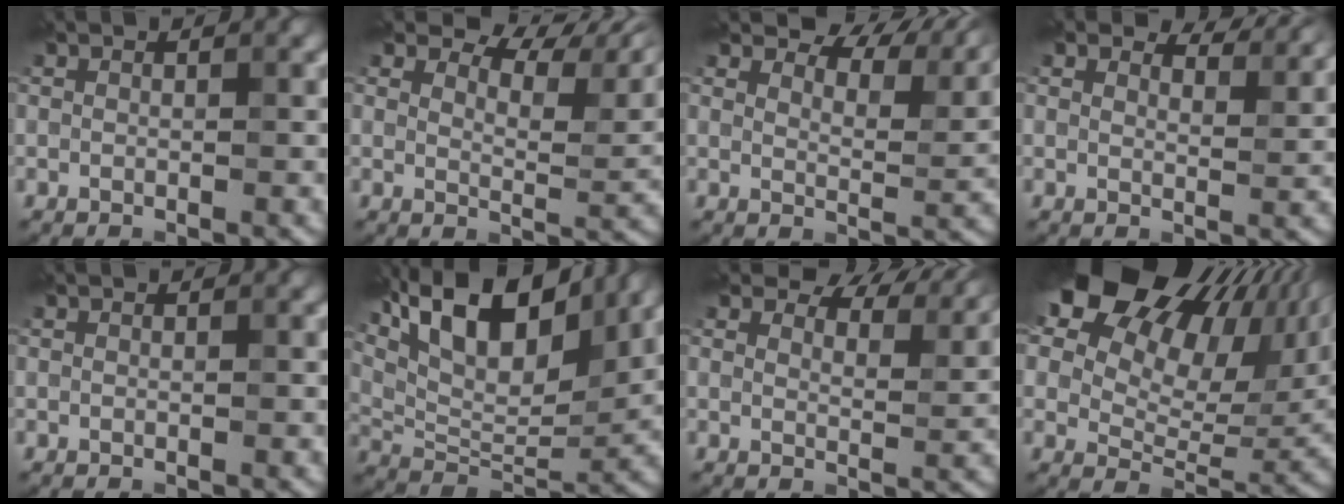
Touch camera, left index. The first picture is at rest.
{"total": 8.6, "force": [6.8, 2.9, 4.4], "torque": [-0.063, 0.009, 0.097]}
{"total": 7.4, "force": [6.4, 2.0, 3.1], "torque": [-0.050, 0.008, 0.086]}
{"total": 4.4, "force": [4.0, 1.2, 1.5], "torque": [-0.031, 0.002, 0.048]}
{"total": 0.0}
{"total": 13.2, "force": [7.9, 5.0, 9.3], "torque": [-0.155, 0.016, 0.125]}
{"total": 8.1, "force": [6.9, 2.7, 3.3], "torque": [-0.048, 0.008, 0.078]}
{"total": 20.6, "force": [10.9, 11.9, 12.9], "torque": [-0.216, 0.078, 0.179]}